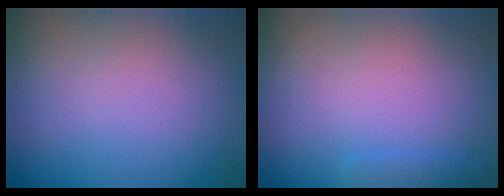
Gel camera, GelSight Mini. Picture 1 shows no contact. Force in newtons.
{"total": 0.9, "press": 0.9, "slide": 0.0}